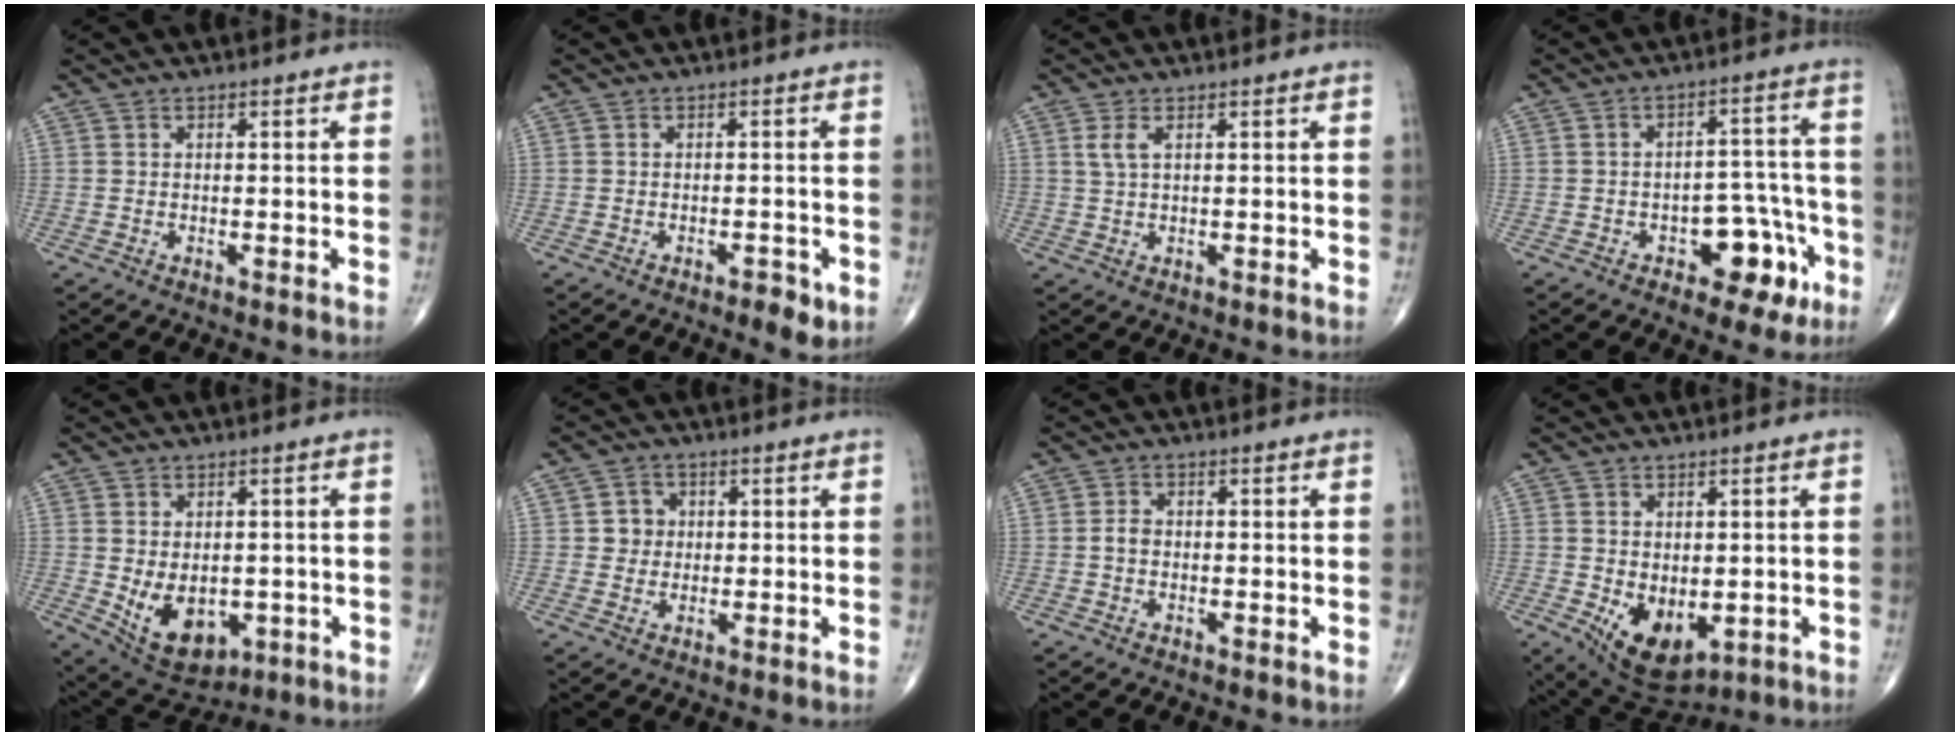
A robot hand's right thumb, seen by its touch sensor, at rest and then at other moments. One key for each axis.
{"total": 3.2, "fx": -1.6, "fy": 1.3, "fz": 2.5, "tx": -0.033, "ty": 0.003, "tz": -0.020}
{"total": 2.5, "fx": 1.0, "fy": 1.0, "fz": 2.0, "tx": -0.048, "ty": 0.005, "tz": 0.027}
{"total": 9.9, "fx": -4.7, "fy": 5.6, "fz": 6.7, "tx": -0.045, "ty": 0.046, "tz": -0.058}
{"total": 10.7, "fx": -2.0, "fy": 7.2, "fz": 7.7, "tx": -0.102, "ty": -0.008, "tz": -0.008}
{"total": 3.9, "fx": 0.5, "fy": 3.7, "fz": 1.1, "tx": 0.007, "ty": 0.005, "tz": 0.004}
{"total": 2.3, "fx": -0.5, "fy": 1.8, "fz": 1.4, "tx": -0.019, "ty": 0.008, "tz": -0.013}
{"total": 9.9, "fx": -2.0, "fy": 6.1, "fz": 7.6, "tx": -0.105, "ty": -0.016, "tz": -0.009}